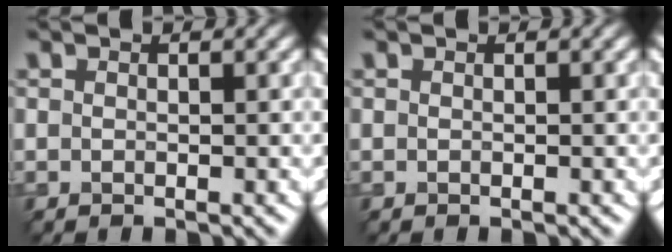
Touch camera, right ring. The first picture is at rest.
{"total": 0.0}